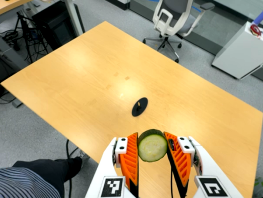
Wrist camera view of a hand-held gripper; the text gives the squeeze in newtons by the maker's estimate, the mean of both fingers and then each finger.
{"total": 9.3, "left": 8.7, "right": 9.9}